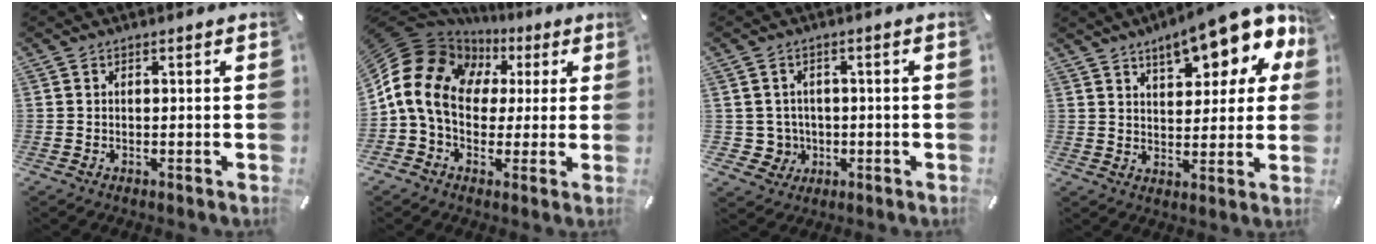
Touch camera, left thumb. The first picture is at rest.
{"total": 15.7, "force": [1.3, 13.1, 8.5], "torque": [-0.196, 0.001, 0.023]}
{"total": 5.3, "force": [-0.3, 5.2, 0.4], "torque": [-0.018, 0.005, -0.003]}
{"total": 14.5, "force": [9.2, 6.3, 9.2], "torque": [-0.121, -0.048, 0.152]}